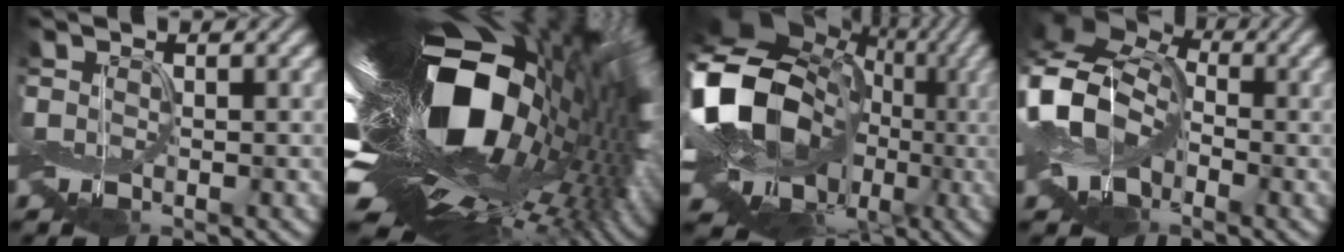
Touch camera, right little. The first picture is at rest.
{"total": 20.6, "force": [1.4, 10.4, 17.7], "torque": [-0.304, -0.019, 0.003]}
{"total": 18.7, "force": [0.2, 15.0, 11.1], "torque": [-0.173, -0.016, -0.007]}
{"total": 12.3, "force": [-1.9, 8.5, 8.7], "torque": [-0.175, 0.005, -0.058]}